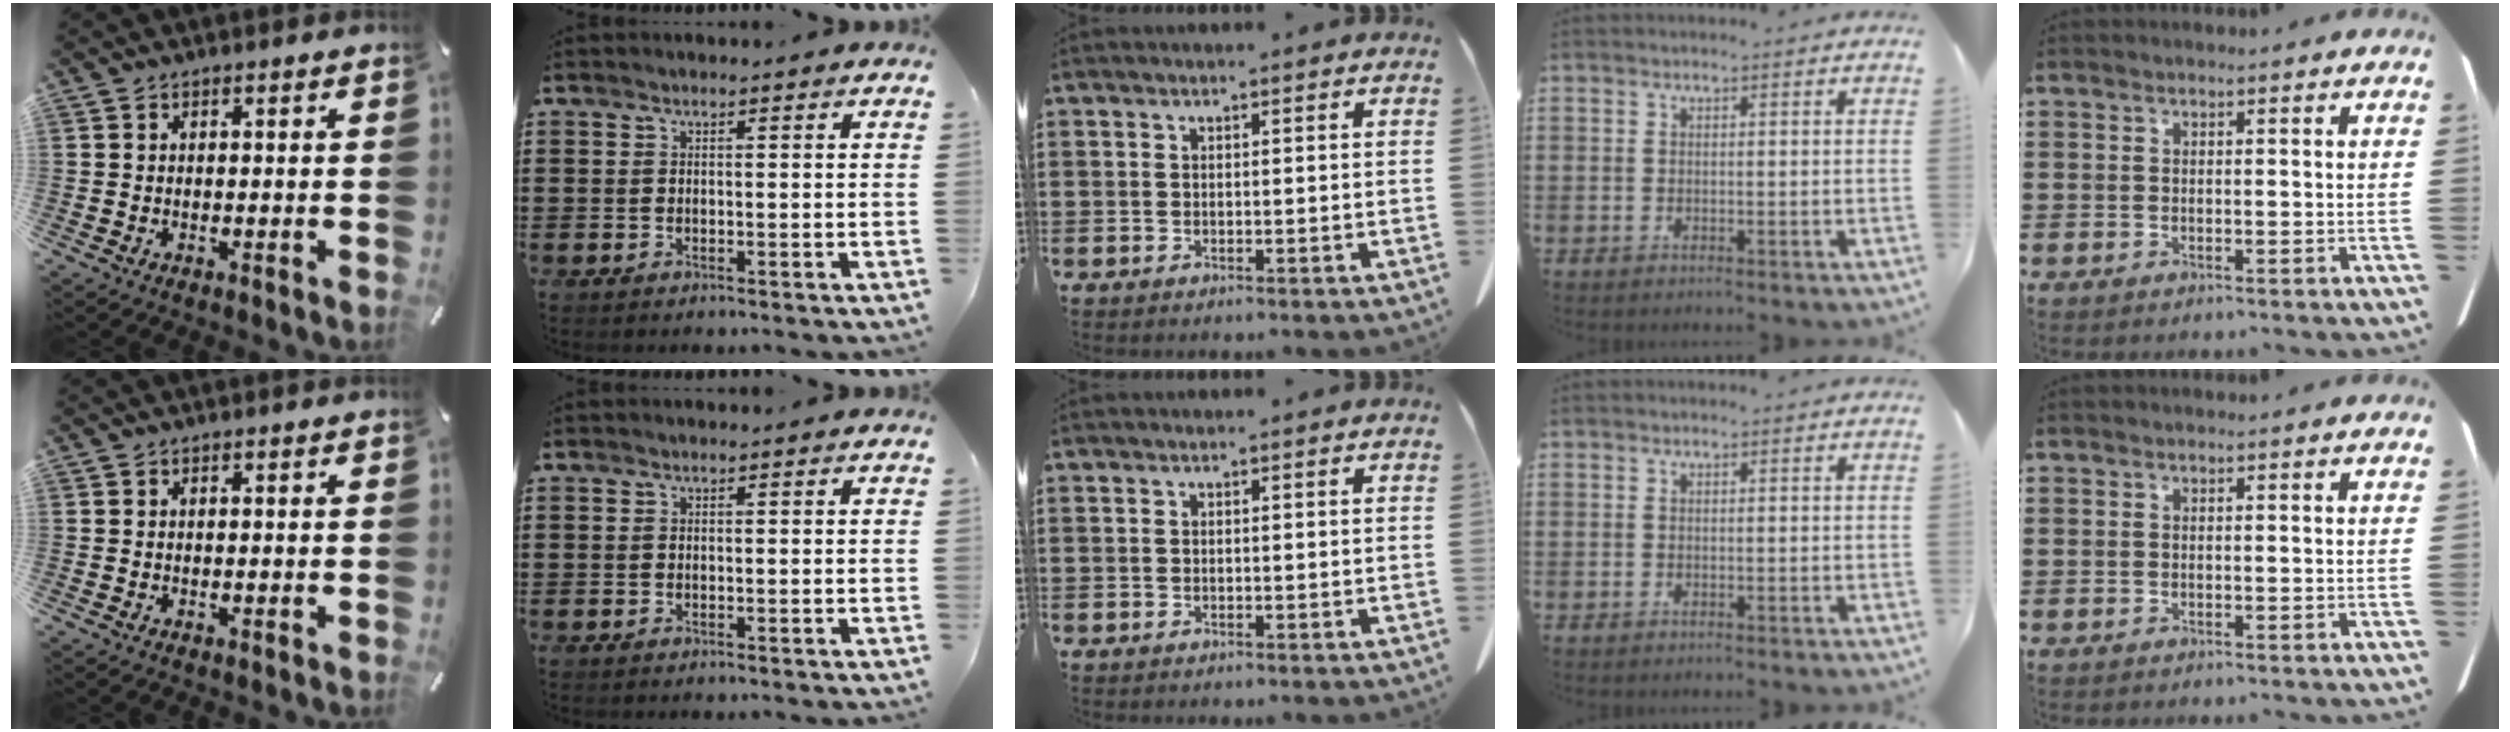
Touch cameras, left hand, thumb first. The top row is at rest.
{}